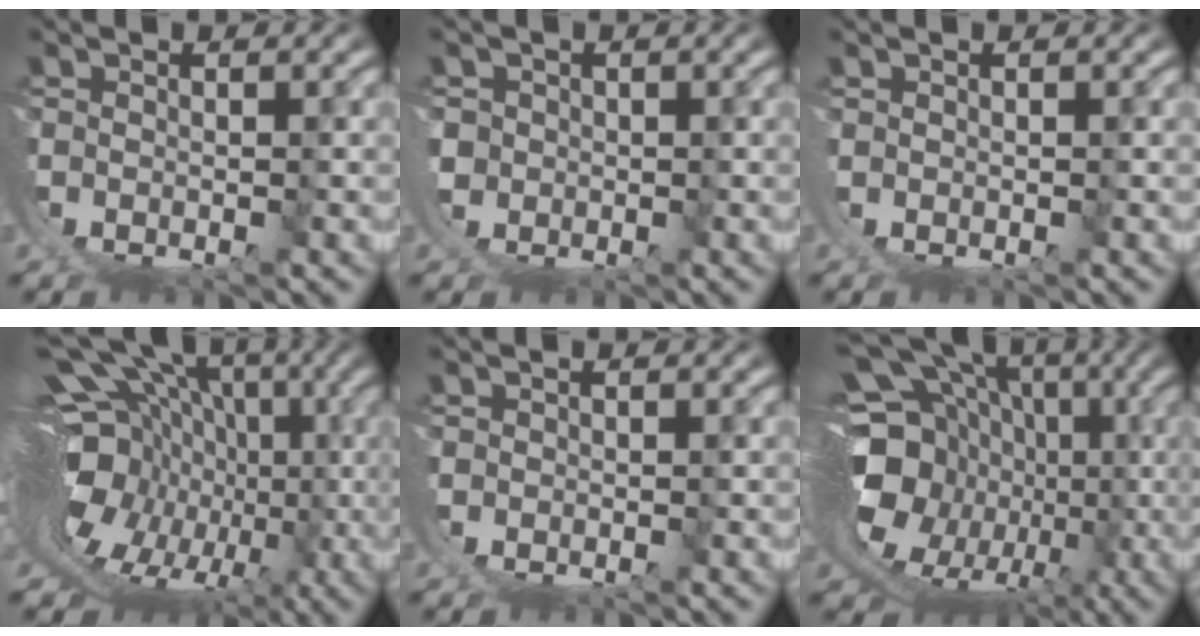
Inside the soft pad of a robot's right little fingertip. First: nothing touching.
{"total": 4.5, "force": [0.0, 4.2, 1.5], "torque": [-0.052, -0.023, 0.005]}
{"total": 0.6, "force": [0.6, -0.2, 0.0], "torque": [0.000, 0.005, 0.010]}
{"total": 16.7, "force": [-1.0, 11.8, 11.8], "torque": [-0.194, -0.040, -0.001]}
{"total": 1.0, "force": [0.2, 1.0, 0.1], "torque": [-0.012, -0.002, 0.005]}
{"total": 20.0, "force": [-0.4, 15.1, 13.1], "torque": [-0.215, -0.026, -0.008]}